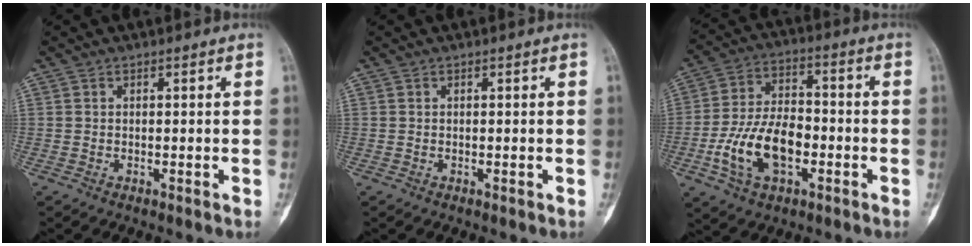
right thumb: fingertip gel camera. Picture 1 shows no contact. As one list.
[{"total": 0.0}, {"total": 14.4, "force": [-4.1, 8.3, 11.0], "torque": [-0.202, 0.029, -0.074]}]